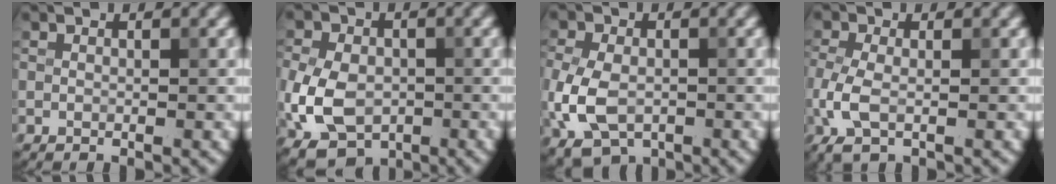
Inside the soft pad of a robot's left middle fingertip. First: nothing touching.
{"total": 7.9, "force": [-1.8, 5.7, 5.3], "torque": [-0.126, -0.011, -0.036]}
{"total": 6.5, "force": [-1.5, 4.5, 4.5], "torque": [-0.110, -0.015, -0.029]}
{"total": 3.5, "force": [-1.0, 1.6, 2.9], "torque": [-0.080, -0.005, -0.023]}